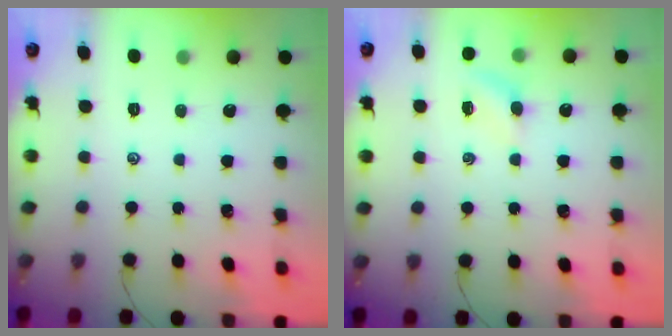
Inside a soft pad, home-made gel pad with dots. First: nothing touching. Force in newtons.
{"total": 5.3, "press": 5.1, "slide": 1.3}